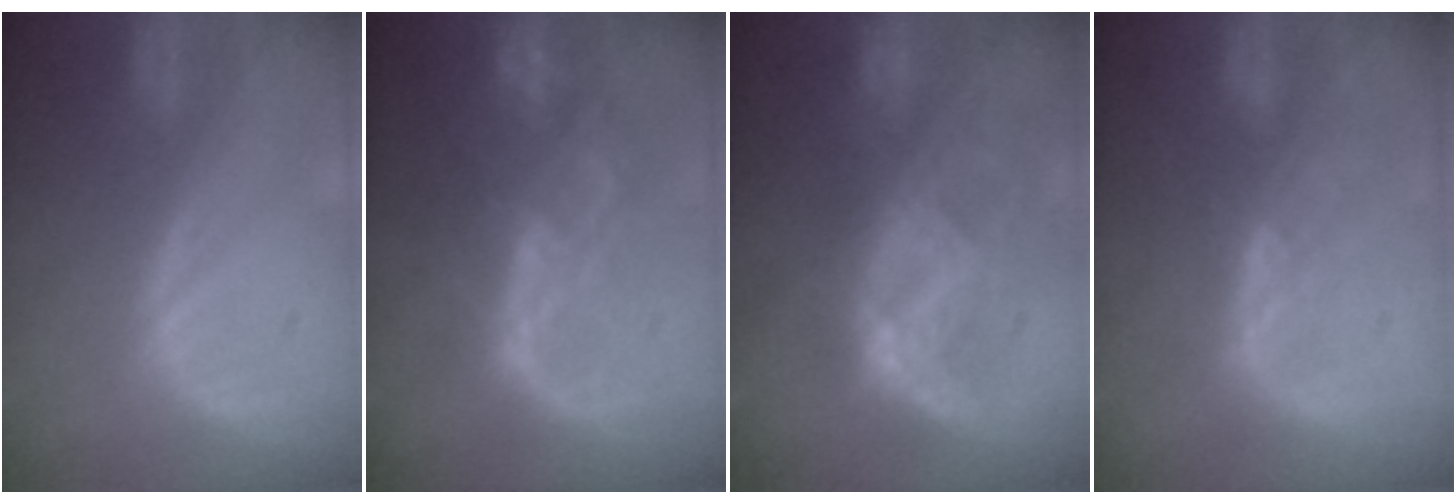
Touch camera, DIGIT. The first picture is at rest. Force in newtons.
{"total": 8.9, "press": 7.5, "slide": 4.7}
{"total": 8.2, "press": 8.1, "slide": 1.3}
{"total": 2.6, "press": 2.5, "slide": 0.8}